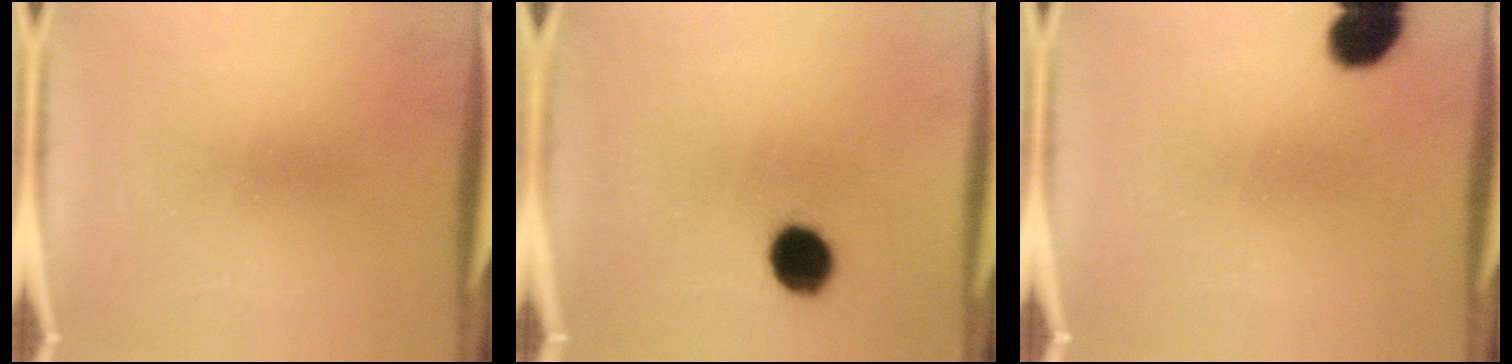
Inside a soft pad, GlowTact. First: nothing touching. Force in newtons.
{"total": 10.3}
{"total": 7.4}